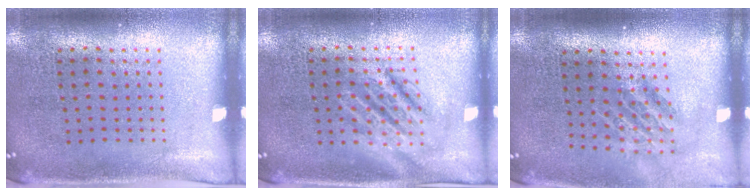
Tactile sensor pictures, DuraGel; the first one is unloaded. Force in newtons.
{"total": 1.9, "press": 1.9, "slide": 0.3}
{"total": 1.6, "press": 1.2, "slide": 1.1}